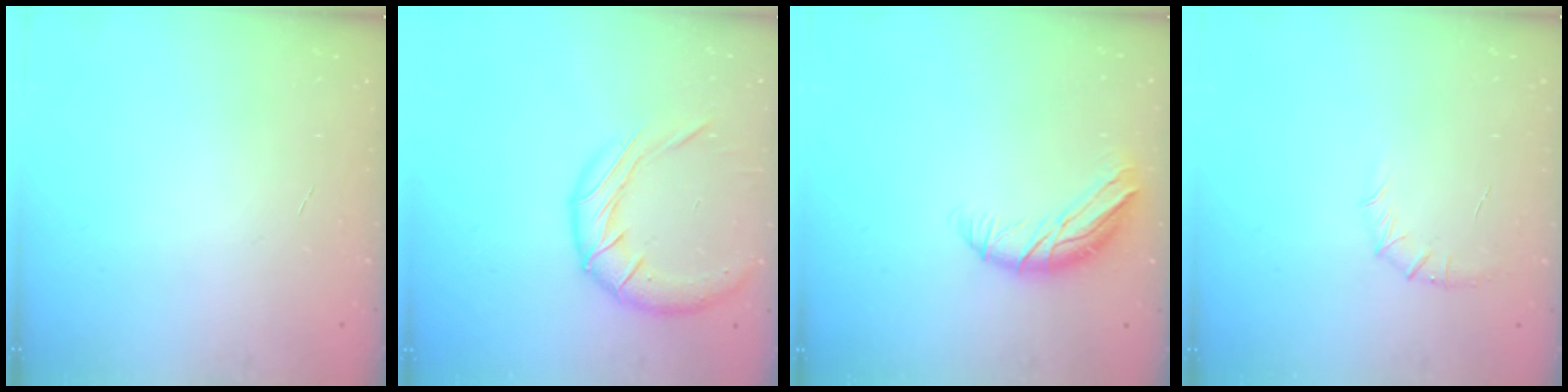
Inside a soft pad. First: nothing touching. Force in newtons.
{"total": 14.2, "press": 14.1, "slide": 1.6}
{"total": 9.9, "press": 9.7, "slide": 2.1}
{"total": 5.9, "press": 5.6, "slide": 1.8}